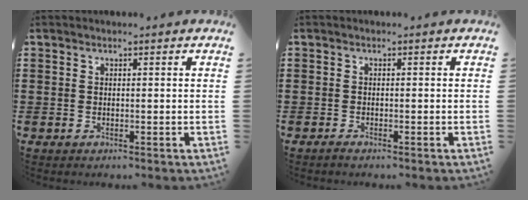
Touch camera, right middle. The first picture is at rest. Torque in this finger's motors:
{"motor_torque": [-1.00, 1.12, -0.02, -0.01]}